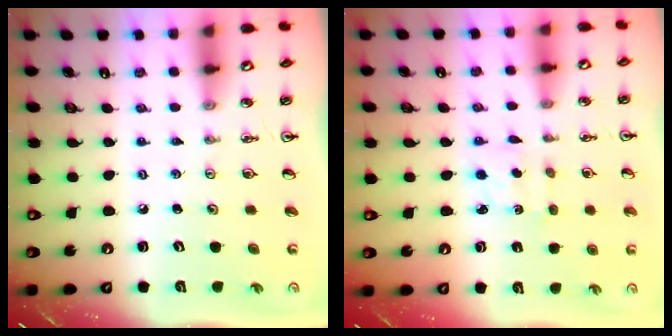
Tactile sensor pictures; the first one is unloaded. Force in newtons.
{"total": 1.8, "press": 1.7, "slide": 0.7}